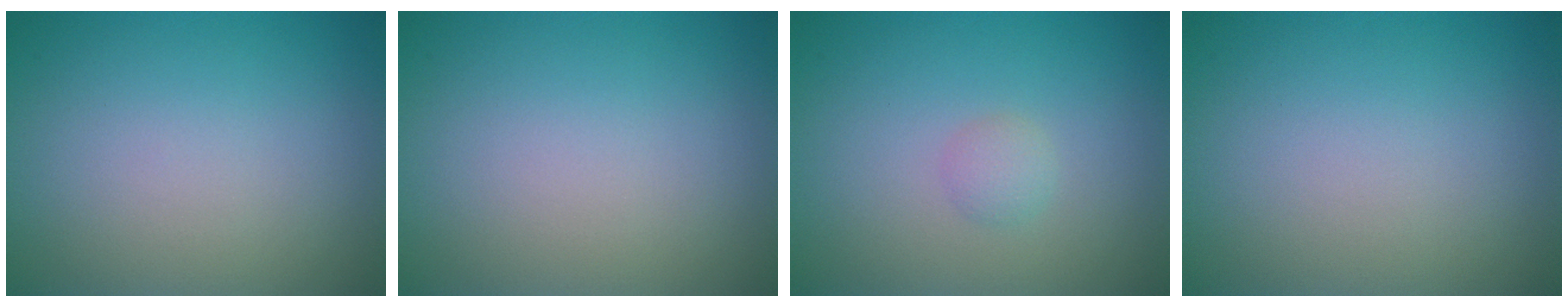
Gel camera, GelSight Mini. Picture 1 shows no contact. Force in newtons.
{"total": 0.0}
{"total": 1.1, "press": 1.1, "slide": 0.0}
{"total": 0.0}